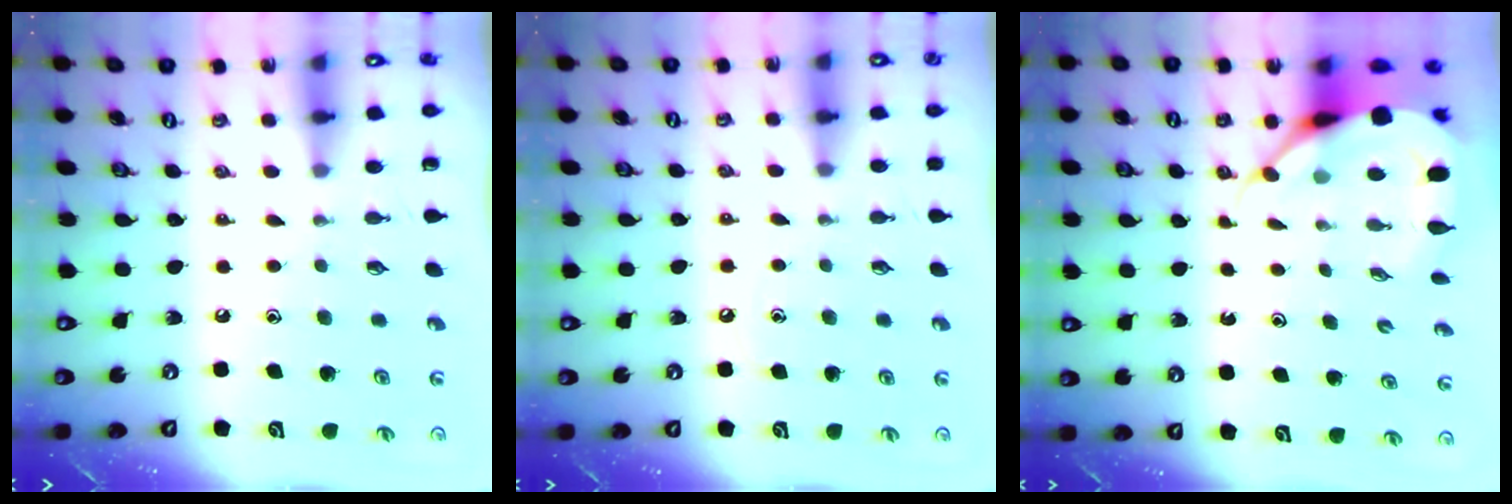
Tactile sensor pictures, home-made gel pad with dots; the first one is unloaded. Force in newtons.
{"total": 4.4, "press": 4.3, "slide": 0.7}
{"total": 8.5, "press": 8.4, "slide": 0.9}